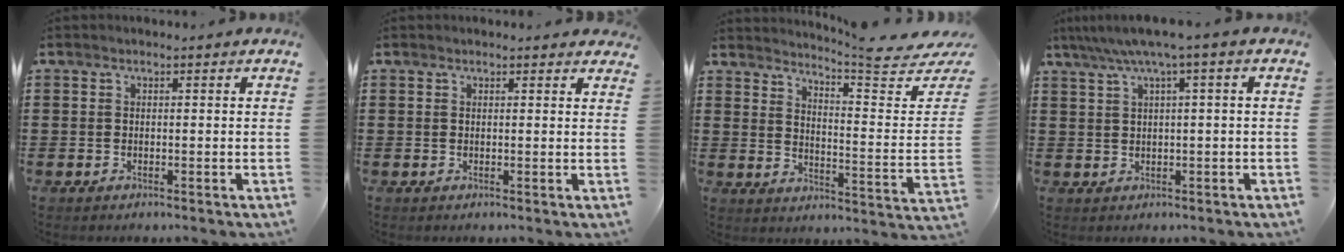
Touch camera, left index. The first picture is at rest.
{"total": 0.9, "force": [0.8, 0.3, 0.3], "torque": [0.001, -0.002, 0.012]}
{"total": 5.9, "force": [5.3, -0.2, 2.7], "torque": [-0.056, -0.050, 0.081]}
{"total": 3.8, "force": [1.3, -0.3, 3.6], "torque": [-0.069, -0.004, 0.019]}